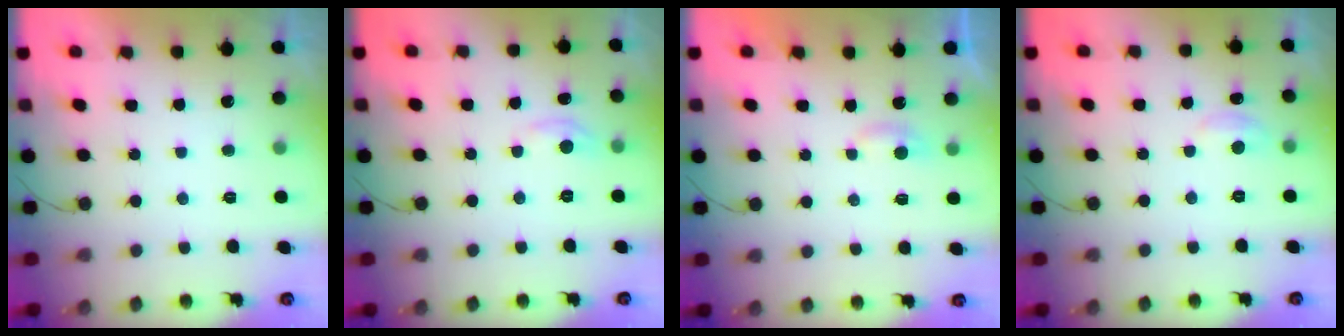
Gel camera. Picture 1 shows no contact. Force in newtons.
{"total": 4.3, "press": 4.3, "slide": 0.6}
{"total": 2.7, "press": 2.7, "slide": 0.3}
{"total": 3.8, "press": 3.8, "slide": 0.5}